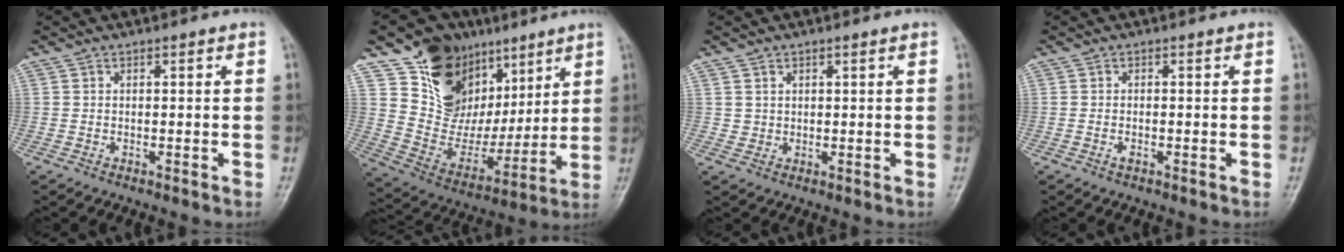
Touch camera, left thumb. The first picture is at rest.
{"total": 19.7, "force": [11.0, 14.3, 7.9], "torque": [-0.075, -0.037, 0.208]}
{"total": 1.5, "force": [0.9, 1.2, 0.1], "torque": [0.013, -0.005, 0.012]}
{"total": 0.9, "force": [-0.5, 0.3, 0.7], "torque": [-0.014, 0.006, -0.006]}